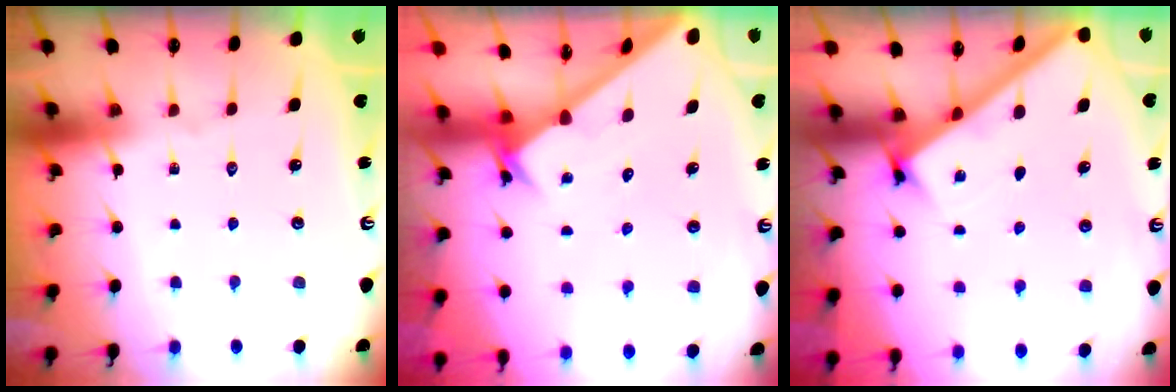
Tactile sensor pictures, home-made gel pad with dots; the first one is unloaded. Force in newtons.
{"total": 2.5, "press": 2.5, "slide": 0.2}
{"total": 2.7, "press": 2.6, "slide": 0.3}